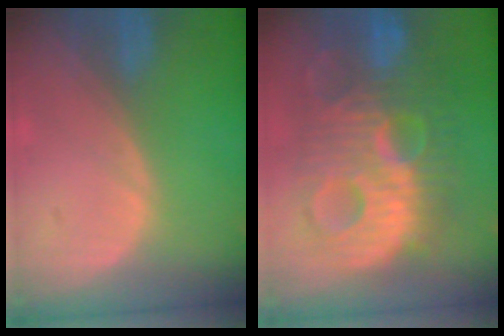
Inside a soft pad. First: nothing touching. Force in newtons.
{"total": 13.4, "press": 13.4, "slide": 1.0}